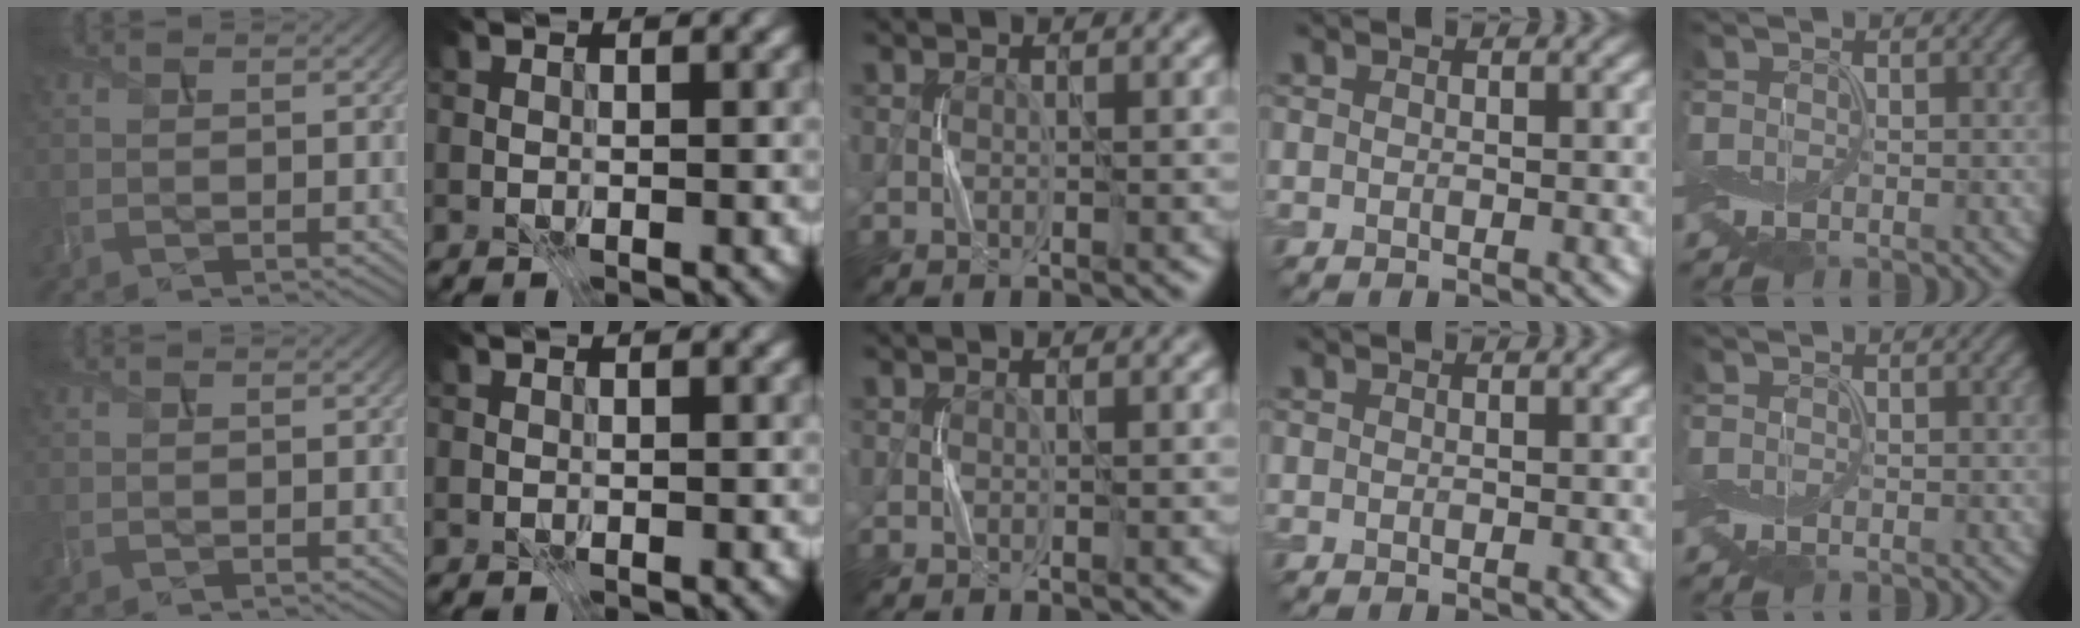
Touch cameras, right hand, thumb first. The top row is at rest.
{}